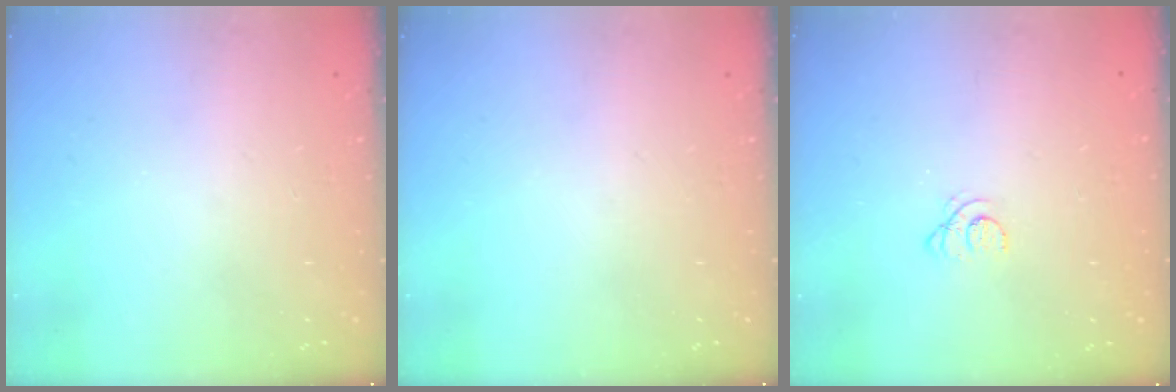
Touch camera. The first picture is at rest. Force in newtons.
{"total": 0.0}
{"total": 1.5, "press": 1.5, "slide": 0.2}